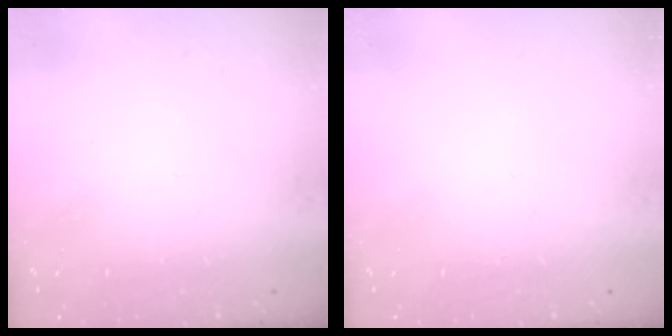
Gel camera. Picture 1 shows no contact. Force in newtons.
{"total": 0.0}